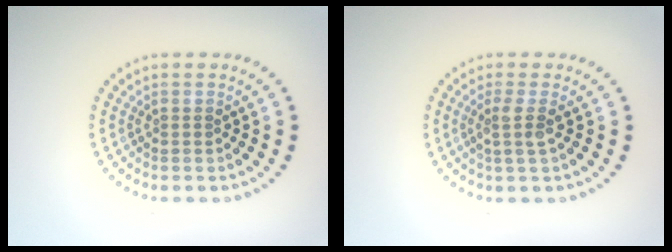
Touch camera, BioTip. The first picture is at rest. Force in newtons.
{"total": 1.8, "press": 1.3, "slide": 1.3}